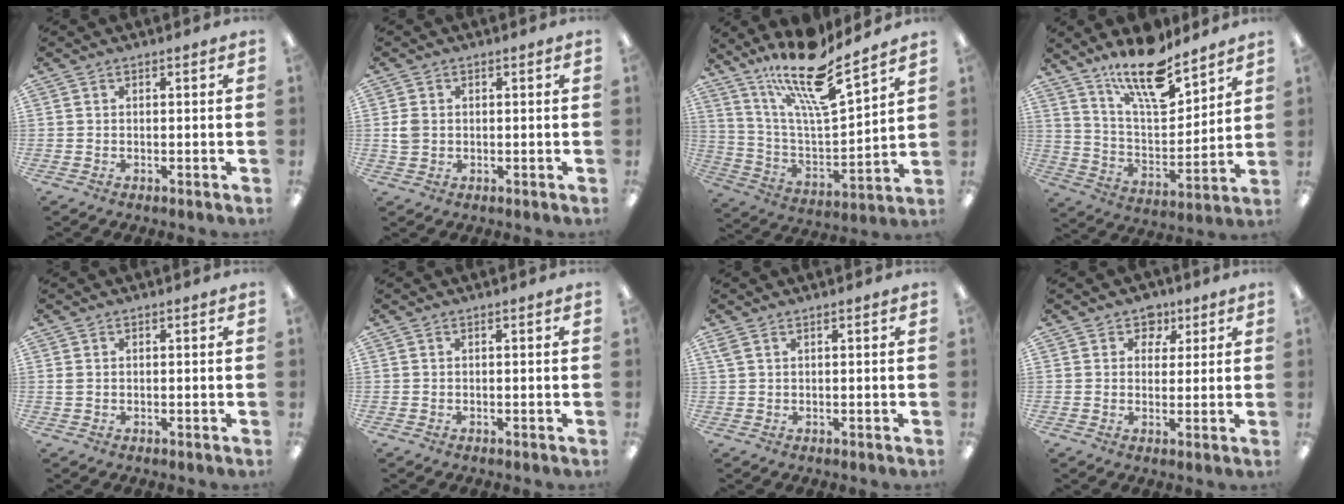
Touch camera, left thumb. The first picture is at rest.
{"total": 3.0, "force": [0.2, 2.5, 1.7], "torque": [-0.025, 0.003, 0.003]}
{"total": 18.9, "force": [14.8, 4.1, 11.0], "torque": [-0.200, -0.097, 0.250]}
{"total": 17.8, "force": [13.4, 5.7, 10.1], "torque": [-0.173, -0.083, 0.228]}
{"total": 1.5, "force": [0.3, 0.9, 1.1], "torque": [-0.024, 0.004, 0.004]}
{"total": 0.0}
{"total": 1.8, "force": [1.0, 0.9, 1.2], "torque": [-0.029, 0.002, 0.018]}
{"total": 5.5, "force": [3.3, 4.1, 1.6], "torque": [-0.016, -0.013, 0.057]}